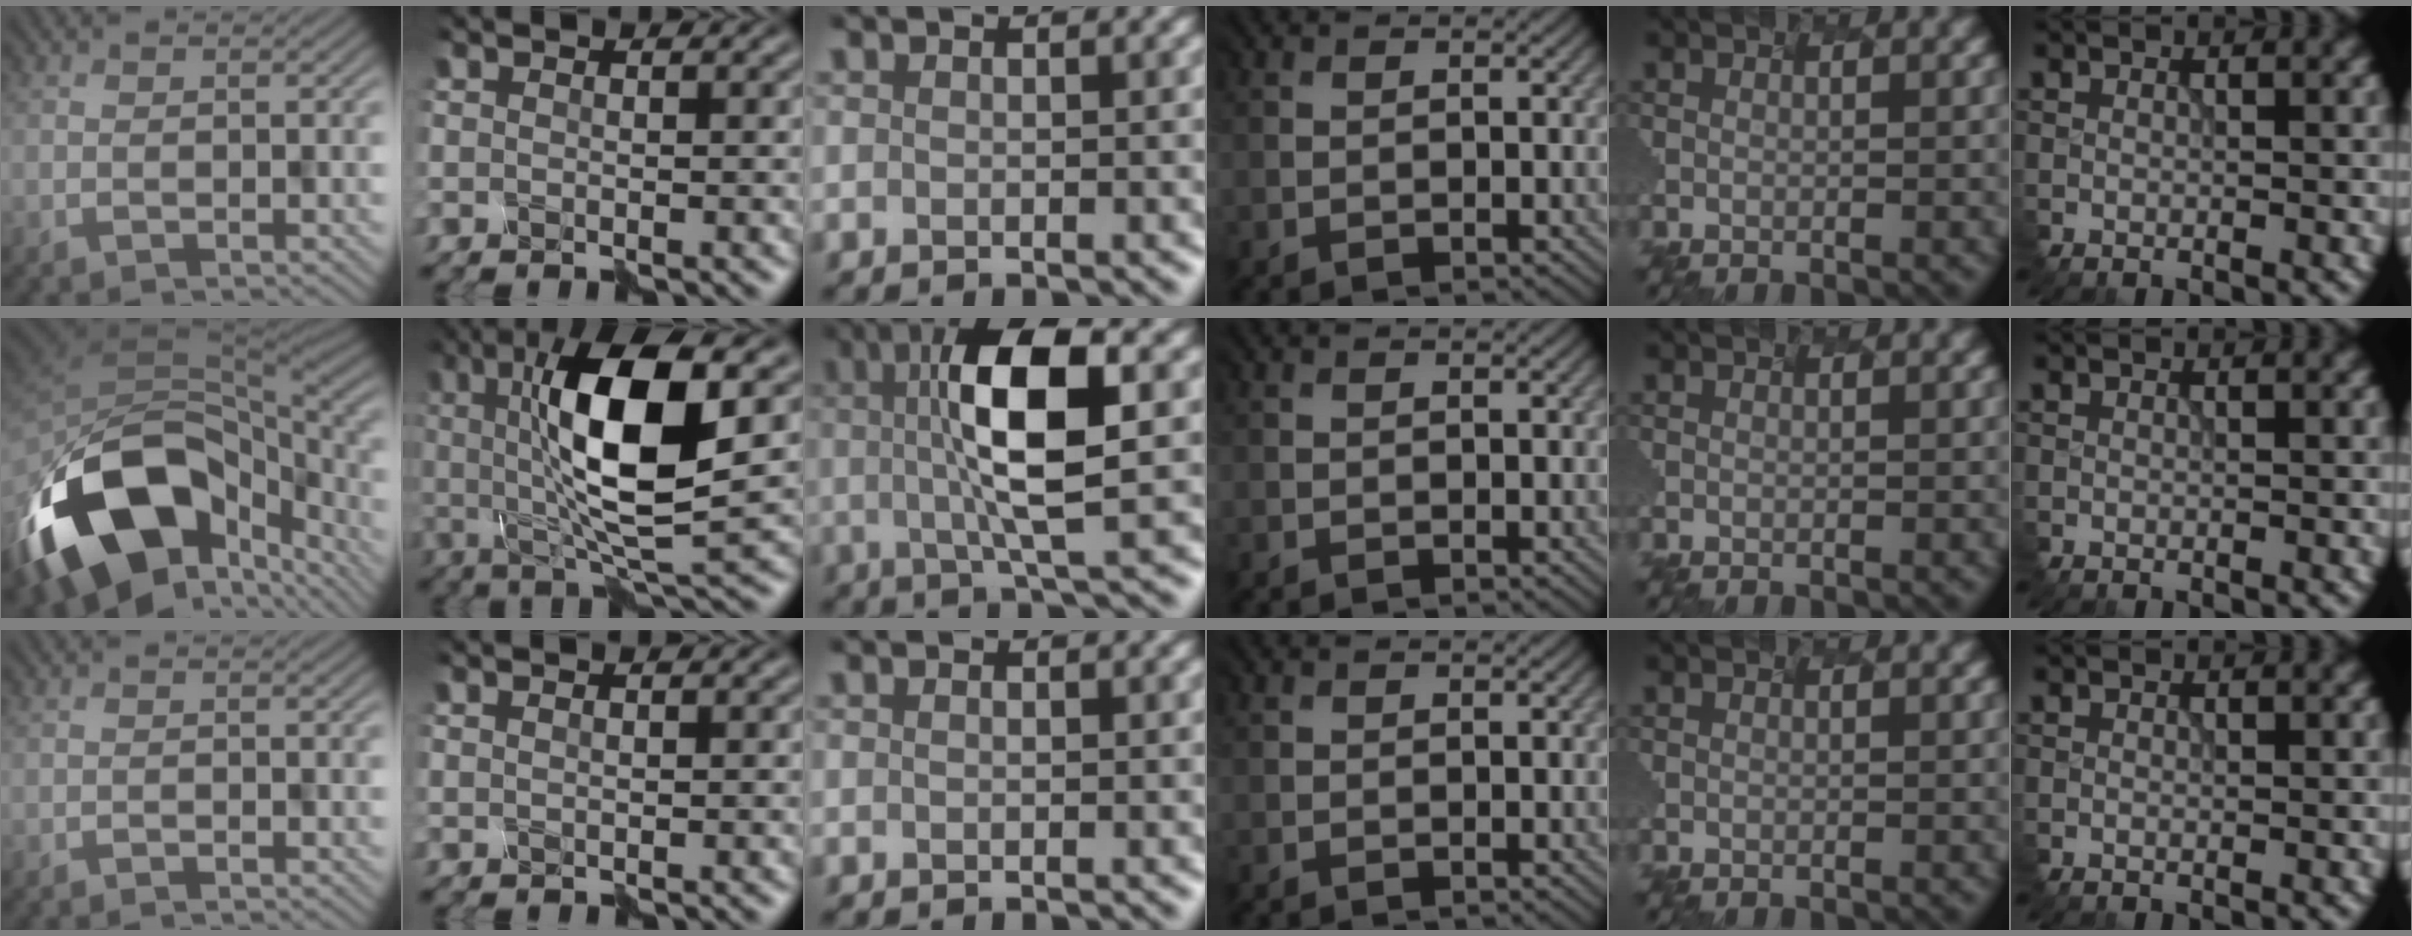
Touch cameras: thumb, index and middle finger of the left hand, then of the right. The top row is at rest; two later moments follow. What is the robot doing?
{"motion": "disassemble", "object": "markers"}